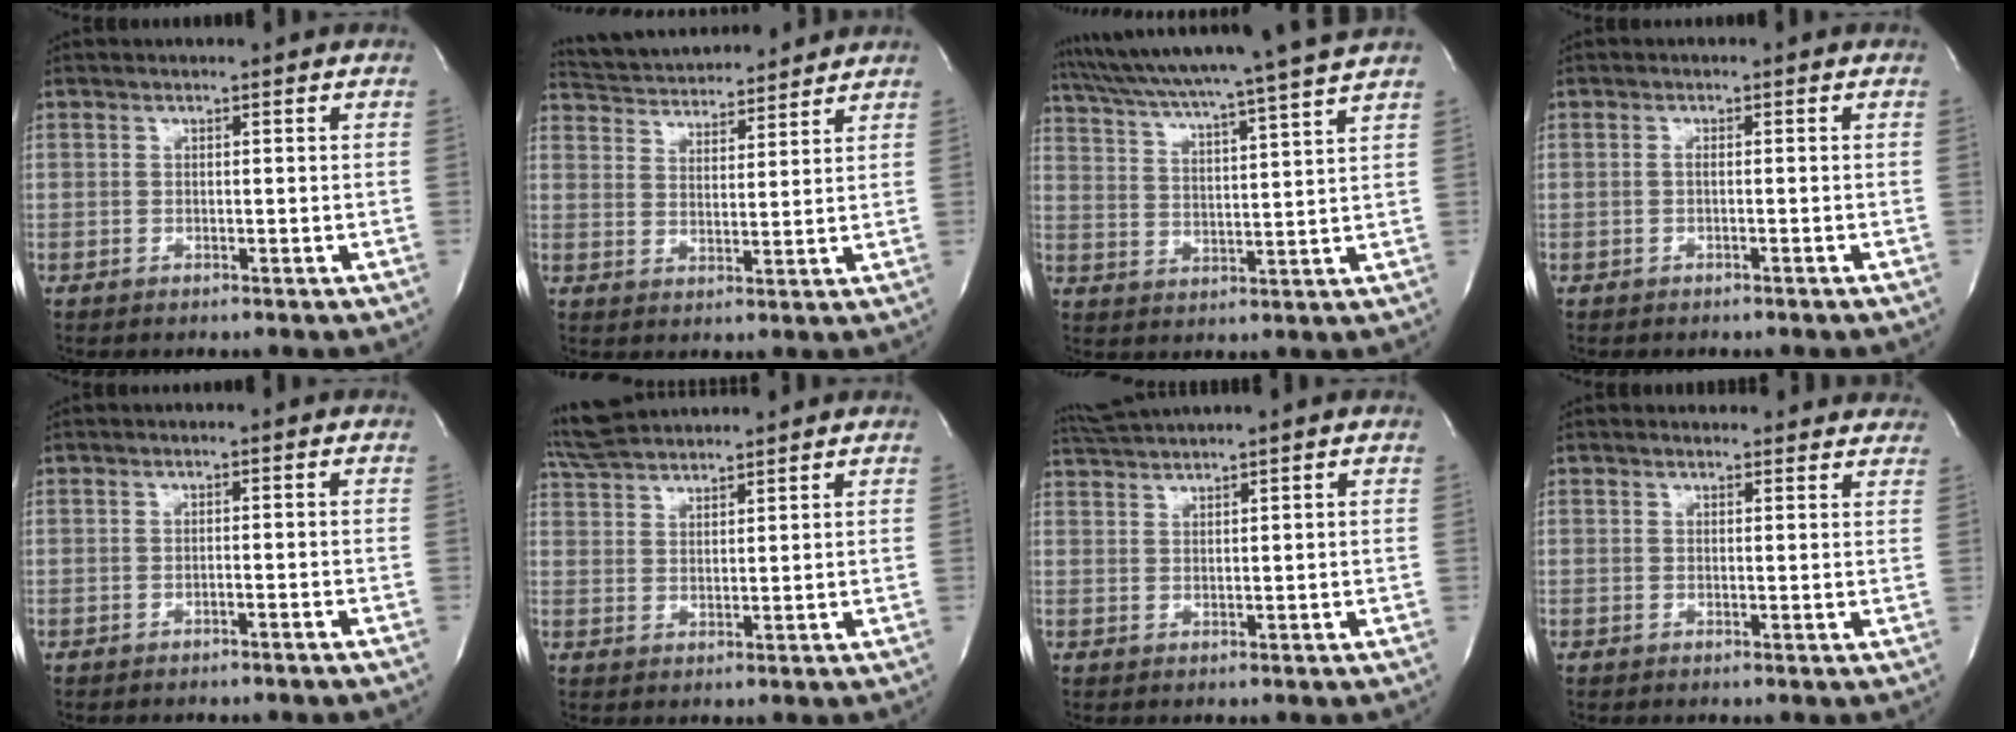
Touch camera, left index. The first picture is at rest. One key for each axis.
{"total": 13.4, "fx": 12.7, "fy": 2.5, "fz": 3.5, "tx": -0.062, "ty": 0.024, "tz": 0.198}
{"total": 18.8, "fx": 16.6, "fy": -2.3, "fz": 8.5, "tx": -0.152, "ty": -0.017, "tz": 0.241}
{"total": 0.8, "fx": -0.5, "fy": 0.0, "fz": 0.6, "tx": -0.014, "ty": 0.001, "tz": -0.006}
{"total": 1.6, "fx": -1.4, "fy": -0.2, "fz": 0.8, "tx": -0.017, "ty": 0.004, "tz": -0.013}
{"total": 8.8, "fx": 8.3, "fy": 1.5, "fz": 2.5, "tx": -0.057, "ty": 0.036, "tz": 0.155}
{"total": 3.8, "fx": 3.4, "fy": -1.4, "fz": 0.8, "tx": -0.021, "ty": 0.011, "tz": 0.072}
{"total": 9.1, "fx": 8.6, "fy": 2.7, "fz": 1.3, "tx": 0.015, "ty": 0.005, "tz": 0.072}